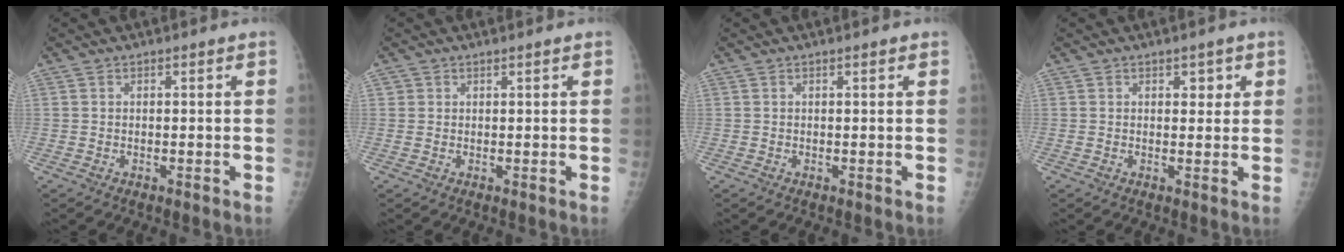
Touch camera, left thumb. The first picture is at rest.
{"total": 0.7, "force": [0.5, 0.4, 0.0], "torque": [0.010, -0.001, 0.010]}
{"total": 0.6, "force": [0.4, 0.1, 0.5], "torque": [-0.007, 0.001, 0.003]}
{"total": 2.3, "force": [1.2, 1.3, 1.4], "torque": [0.004, -0.003, 0.016]}